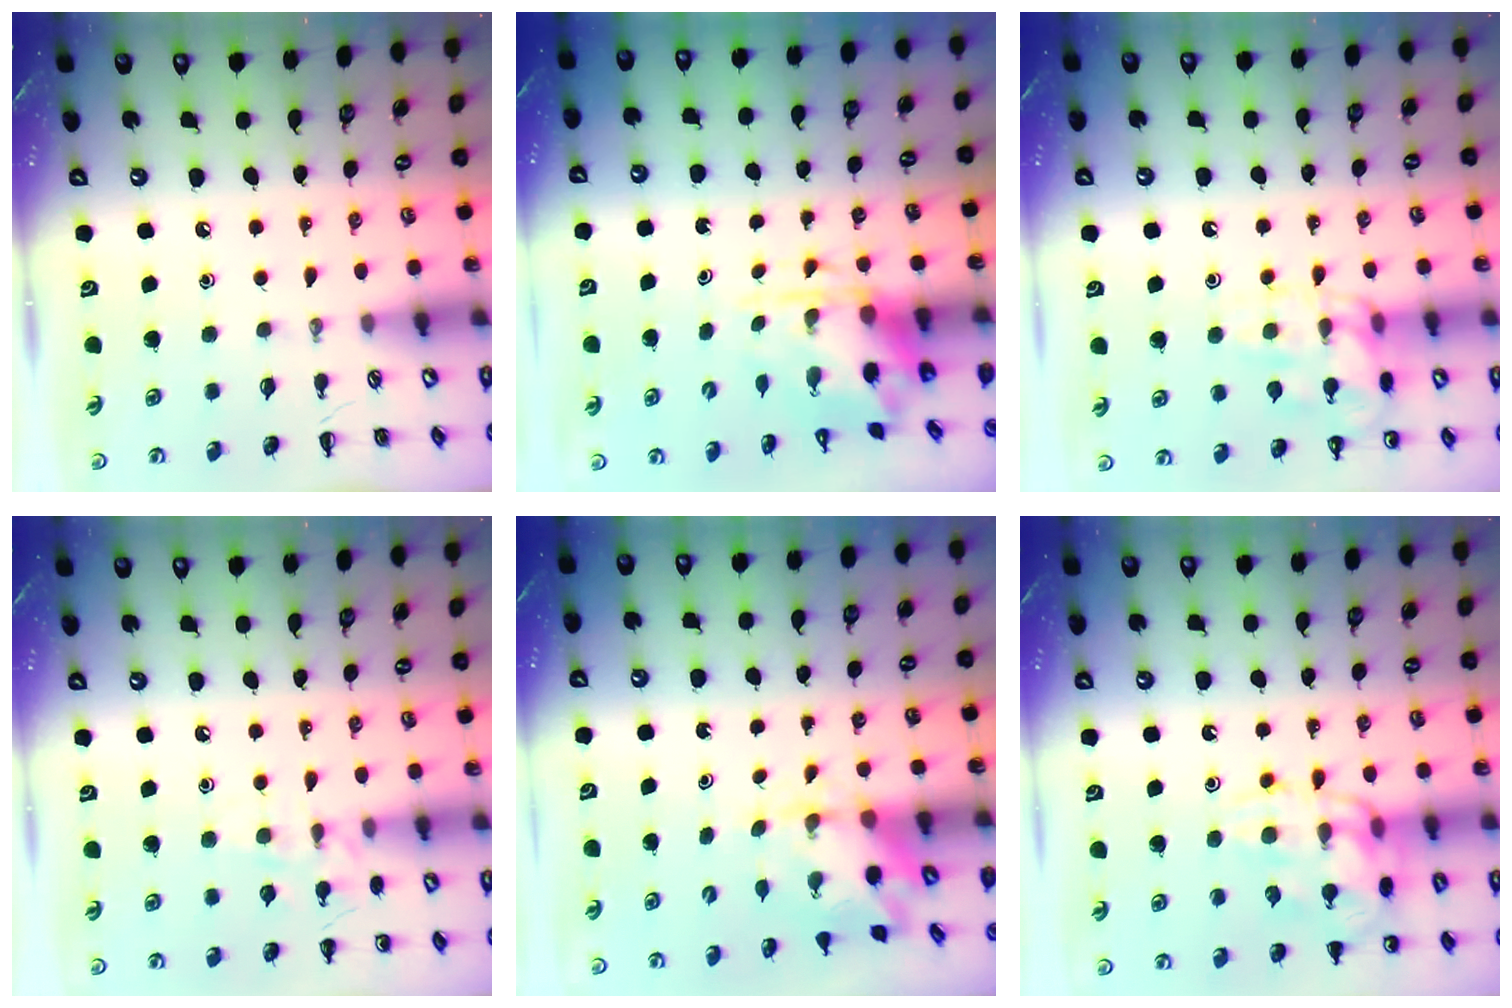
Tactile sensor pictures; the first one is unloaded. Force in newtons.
{"total": 3.8, "press": 3.7, "slide": 0.9}
{"total": 13.1, "press": 13.0, "slide": 1.1}
{"total": 8.5, "press": 8.4, "slide": 1.4}
{"total": 2.5, "press": 2.3, "slide": 1.0}
{"total": 16.3, "press": 16.1, "slide": 2.3}